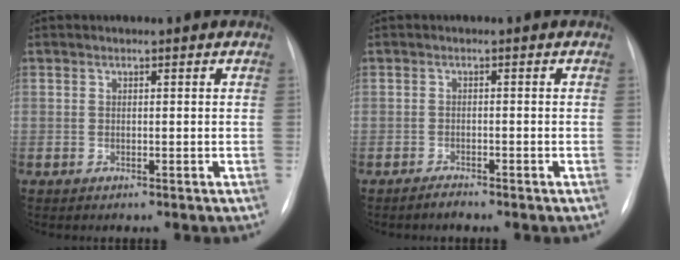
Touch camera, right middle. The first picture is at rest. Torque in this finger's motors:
{"motor_torque": [0.20, -0.21, -0.01, 0.02]}